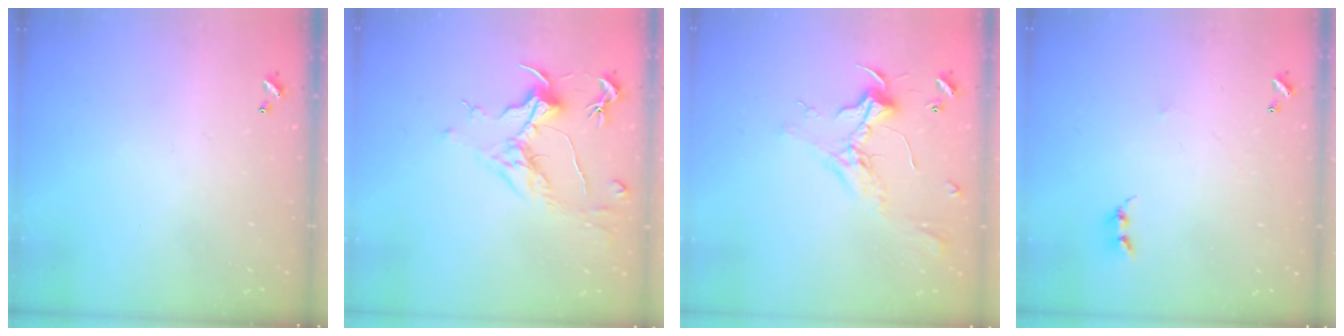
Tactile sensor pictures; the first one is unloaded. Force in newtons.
{"total": 1.6, "press": 1.3, "slide": 0.8}
{"total": 2.4, "press": 2.3, "slide": 0.8}
{"total": 2.9, "press": 2.9, "slide": 0.3}